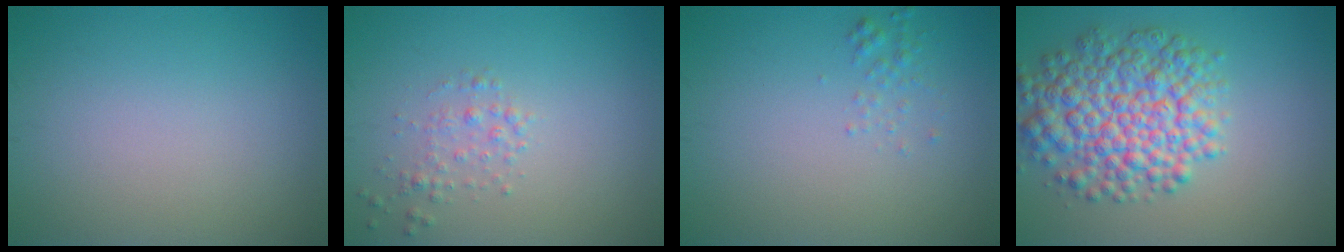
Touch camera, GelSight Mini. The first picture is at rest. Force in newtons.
{"total": 1.4, "press": 1.4, "slide": 0.1}
{"total": 1.0, "press": 1.0, "slide": 0.0}
{"total": 8.0, "press": 8.0, "slide": 0.2}